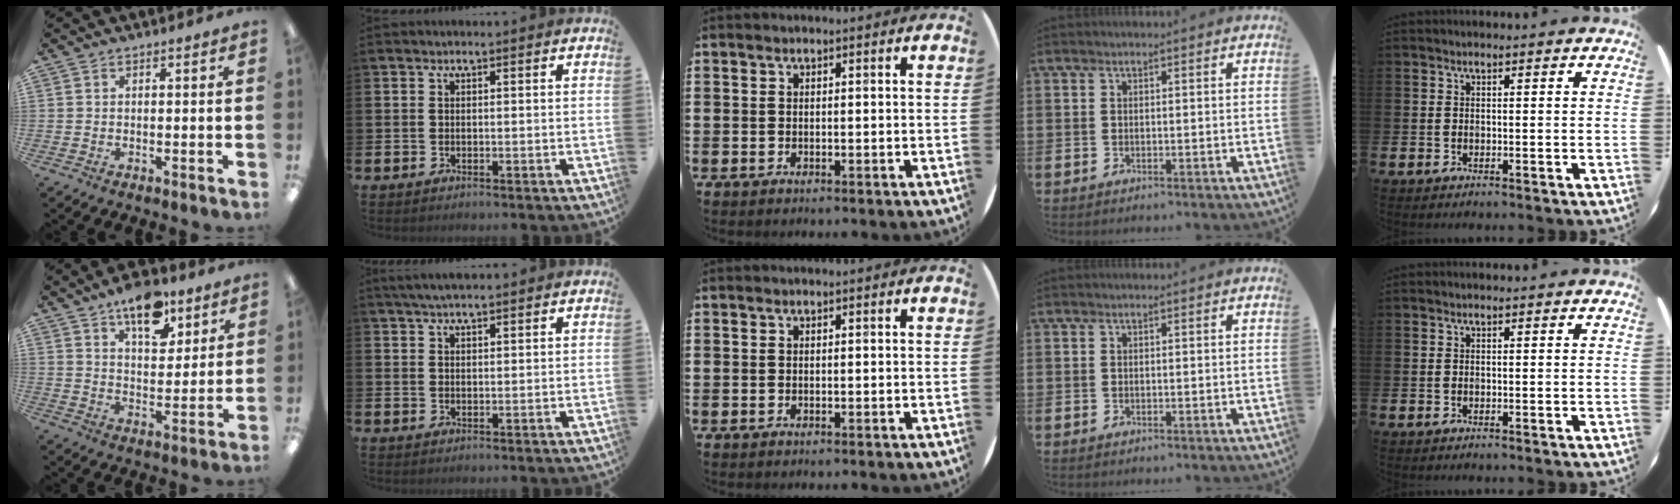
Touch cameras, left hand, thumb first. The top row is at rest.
{"thumb": {"total": 12.5, "force": [8.5, 6.2, 6.8], "torque": [-0.083, -0.045, 0.144]}, "index": {"total": 3.4, "force": [2.9, 0.7, 1.5], "torque": [-0.028, -0.002, 0.053]}}